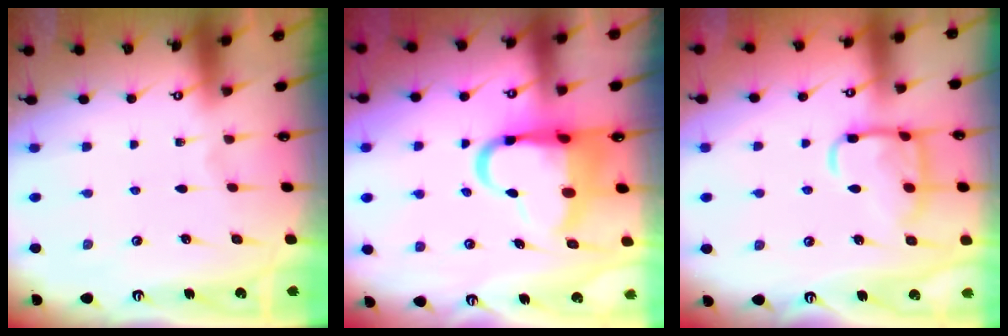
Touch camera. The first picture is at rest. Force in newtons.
{"total": 12.2, "press": 11.7, "slide": 3.4}
{"total": 13.3, "press": 13.3, "slide": 1.1}